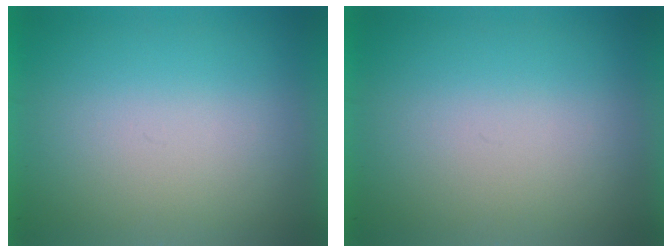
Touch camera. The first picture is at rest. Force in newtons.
{"total": 0.0}